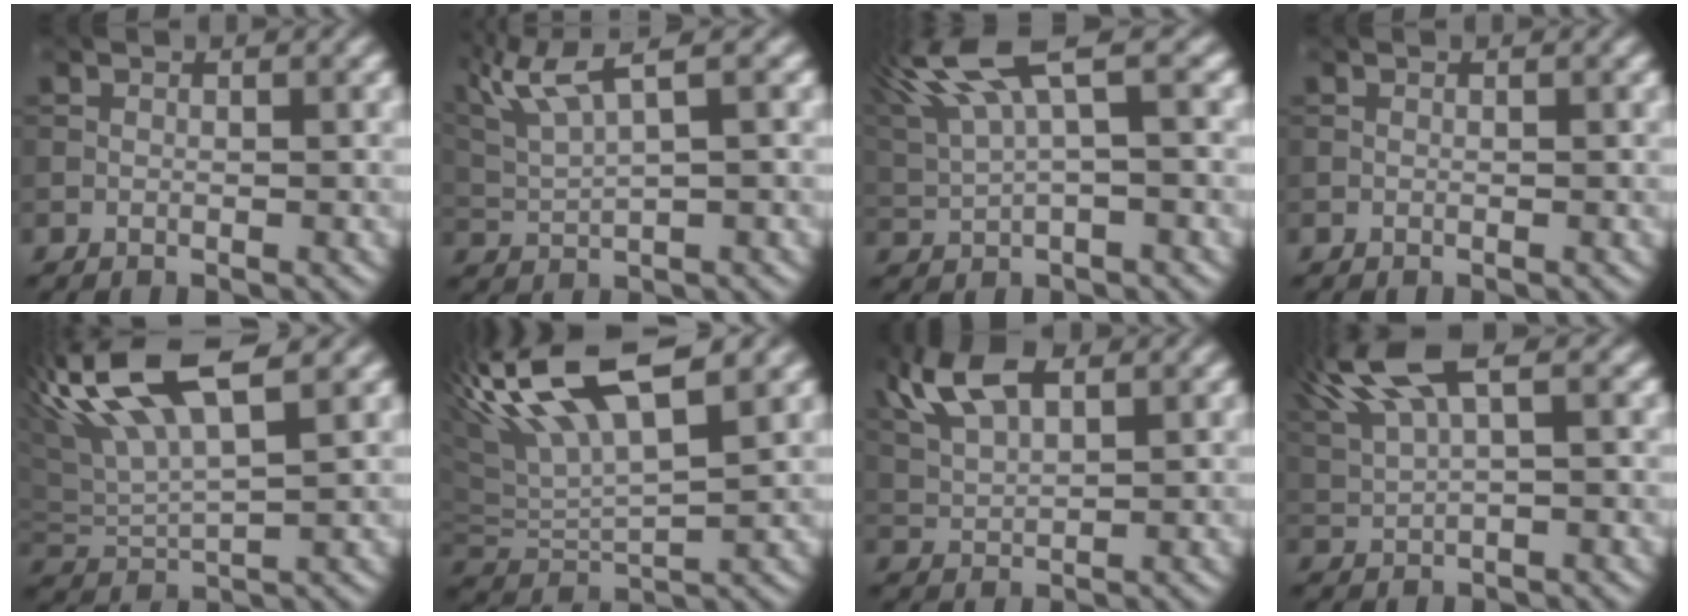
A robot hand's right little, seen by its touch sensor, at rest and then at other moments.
{"total": 7.1, "force": [4.4, 1.7, 5.3], "torque": [-0.111, 0.026, 0.085]}
{"total": 9.3, "force": [4.9, 2.5, 7.4], "torque": [-0.166, 0.025, 0.096]}
{"total": 0.0}
{"total": 10.3, "force": [4.7, 3.2, 8.6], "torque": [-0.179, 0.030, 0.081]}
{"total": 10.6, "force": [5.2, 3.2, 8.7], "torque": [-0.175, 0.024, 0.089]}
{"total": 7.1, "force": [3.8, 3.2, 5.1], "torque": [-0.124, 0.019, 0.071]}
{"total": 8.4, "force": [4.6, 2.5, 6.5], "torque": [-0.158, 0.021, 0.092]}